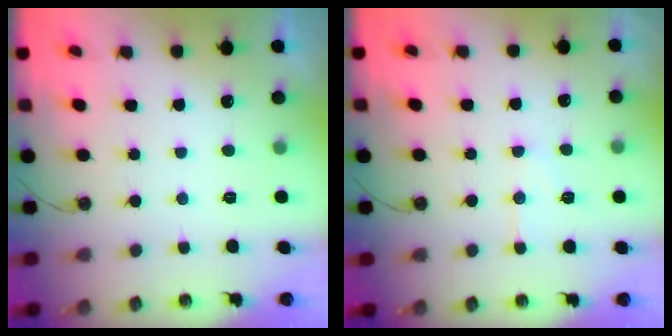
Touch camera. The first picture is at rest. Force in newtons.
{"total": 6.8, "press": 6.8, "slide": 0.4}